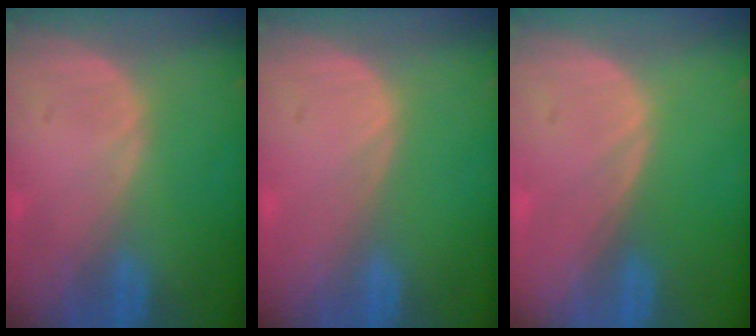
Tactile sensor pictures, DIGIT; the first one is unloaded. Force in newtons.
{"total": 0.0}
{"total": 0.0}